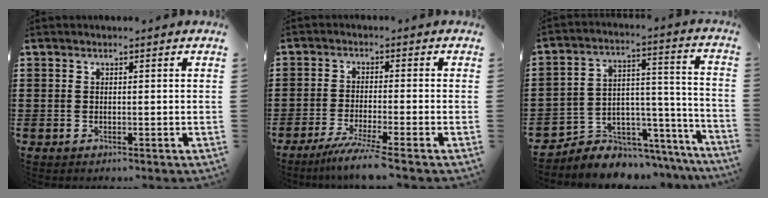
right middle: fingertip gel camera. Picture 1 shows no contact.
{"total": 4.9, "force": [-4.1, -0.4, 2.7], "torque": [-0.055, -0.018, -0.078]}
{"total": 5.4, "force": [-4.6, 2.7, -0.3], "torque": [-0.002, -0.001, -0.089]}